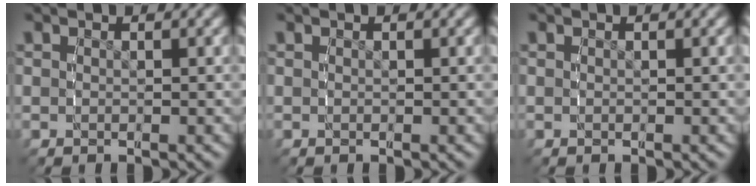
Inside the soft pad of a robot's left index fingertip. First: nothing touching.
{"total": 0.0}
{"total": 0.0}